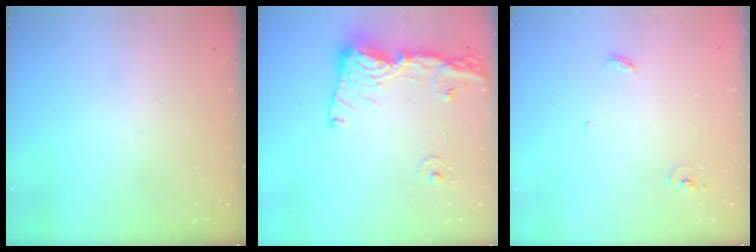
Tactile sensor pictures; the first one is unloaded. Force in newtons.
{"total": 16.5, "press": 16.4, "slide": 2.1}
{"total": 3.4, "press": 3.4, "slide": 0.2}